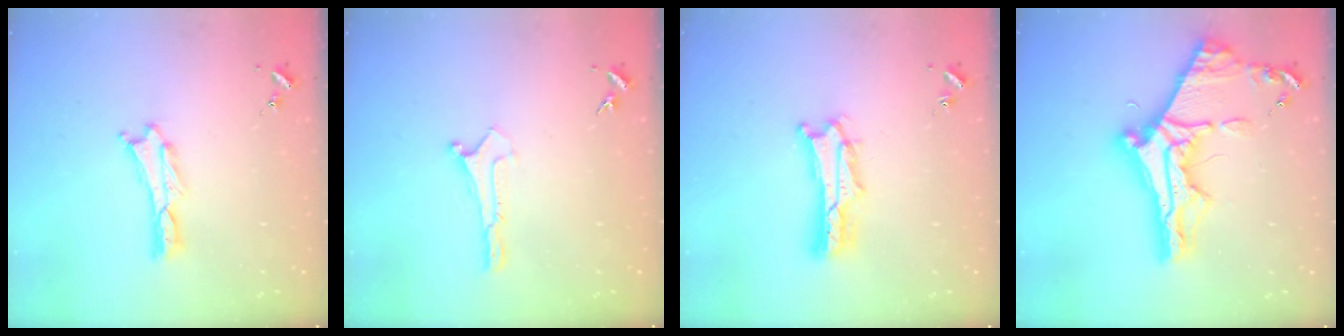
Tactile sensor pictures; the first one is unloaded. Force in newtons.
{"total": 0.0}
{"total": 5.0, "press": 5.0, "slide": 0.6}
{"total": 10.6, "press": 10.5, "slide": 1.3}